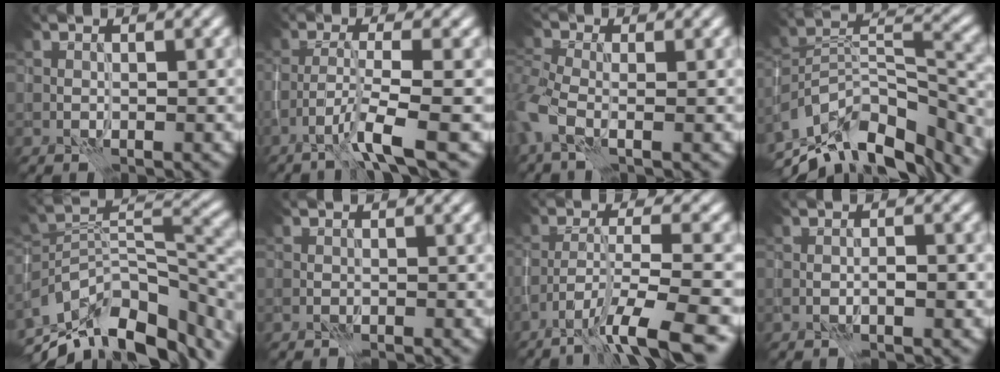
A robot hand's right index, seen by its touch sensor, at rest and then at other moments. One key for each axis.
{"total": 4.0, "fx": -2.3, "fy": 0.2, "fz": 3.3, "tx": -0.055, "ty": 0.005, "tz": -0.050}
{"total": 4.6, "fx": -1.5, "fy": 2.7, "fz": 3.4, "tx": -0.083, "ty": -0.010, "tz": -0.039}
{"total": 12.5, "fx": -9.3, "fy": 5.5, "fz": 6.3, "tx": -0.125, "ty": 0.015, "tz": -0.153}
{"total": 13.7, "fx": -9.6, "fy": 6.4, "fz": 7.4, "tx": -0.143, "ty": 0.005, "tz": -0.150}
{"total": 0.7, "fx": -0.7, "fy": 0.1, "fz": -0.1, "tx": 0.003, "ty": 0.001, "tz": -0.010}
{"total": 7.7, "fx": -5.1, "fy": 1.4, "fz": 5.6, "tx": -0.082, "ty": 0.007, "tz": -0.085}
{"total": 1.0, "fx": -0.5, "fy": 0.3, "fz": 0.8, "tx": -0.014, "ty": 0.007, "tz": -0.010}